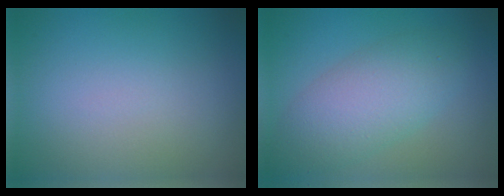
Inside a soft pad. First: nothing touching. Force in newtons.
{"total": 5.3, "press": 5.3, "slide": 0.2}